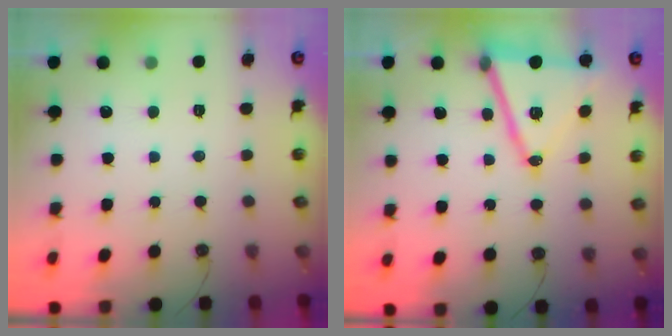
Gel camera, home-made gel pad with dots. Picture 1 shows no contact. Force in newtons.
{"total": 16.0, "press": 15.6, "slide": 3.6}